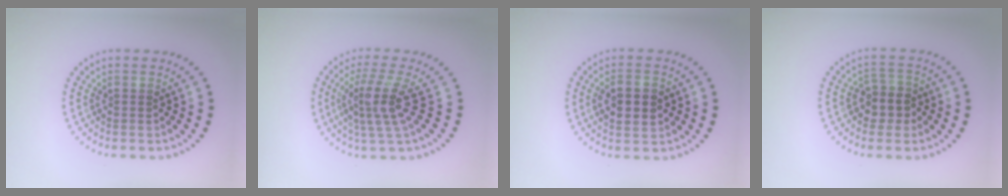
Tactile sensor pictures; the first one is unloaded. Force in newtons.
{"total": 4.0, "press": 2.8, "slide": 2.8}
{"total": 3.5, "press": 3.5, "slide": 0.2}
{"total": 2.5, "press": 2.2, "slide": 1.0}